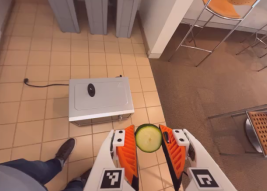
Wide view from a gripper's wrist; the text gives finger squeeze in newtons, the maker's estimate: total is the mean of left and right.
{"total": 7.0, "left": 6.4, "right": 7.7}